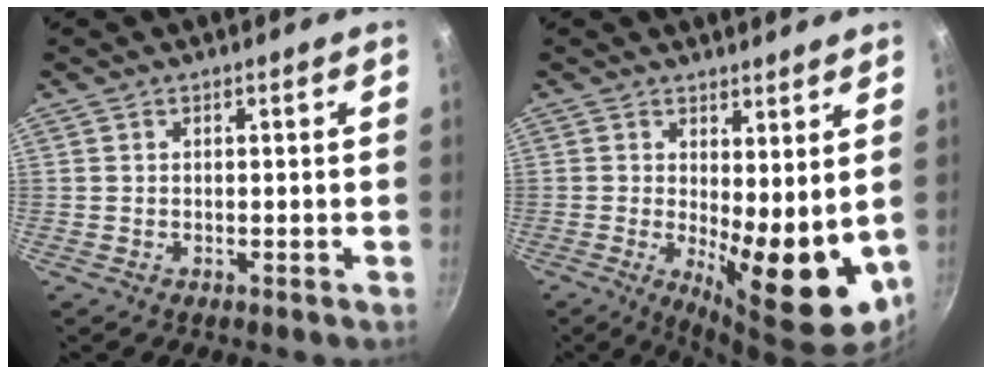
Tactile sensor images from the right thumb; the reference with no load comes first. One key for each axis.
{"total": 11.9, "fx": 0.7, "fy": 4.6, "fz": 10.9, "tx": -0.125, "ty": -0.027, "tz": 0.023}